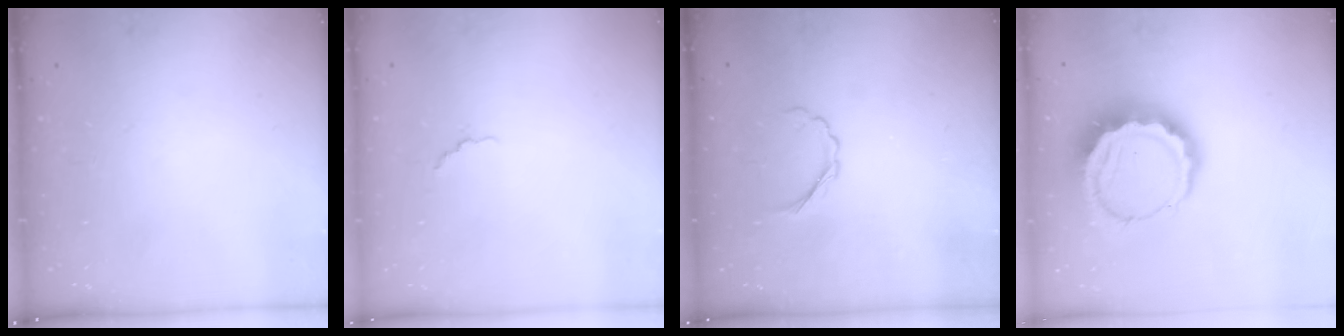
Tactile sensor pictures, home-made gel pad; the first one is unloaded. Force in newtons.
{"total": 1.4, "press": 1.2, "slide": 0.6}
{"total": 2.9, "press": 2.8, "slide": 0.9}
{"total": 11.6, "press": 11.4, "slide": 2.4}